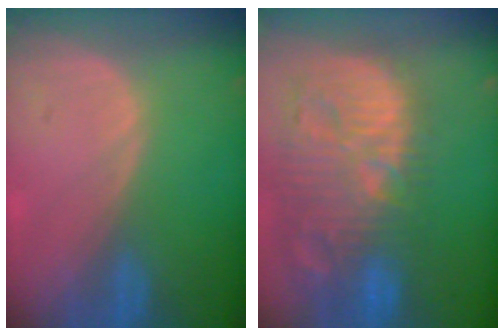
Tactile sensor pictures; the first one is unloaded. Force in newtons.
{"total": 14.7, "press": 12.8, "slide": 7.2}